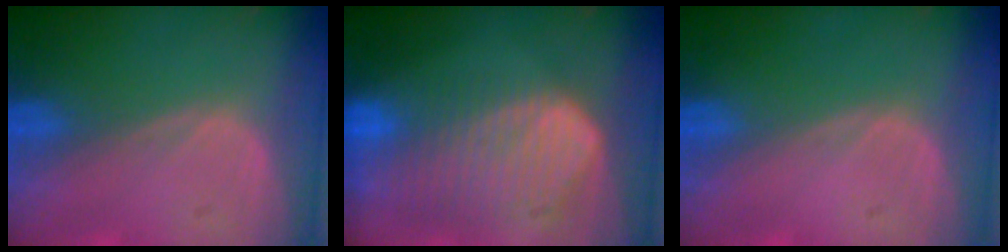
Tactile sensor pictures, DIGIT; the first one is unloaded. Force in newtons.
{"total": 10.1, "press": 8.7, "slide": 5.2}
{"total": 0.0}